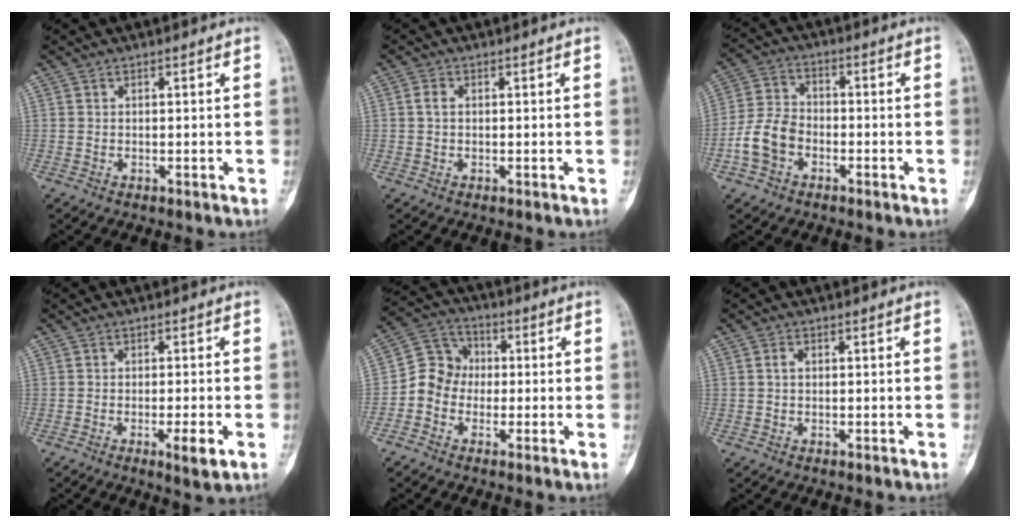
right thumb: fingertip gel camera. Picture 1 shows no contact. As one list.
[{"total": 1.4, "force": [0.1, 0.9, 1.1], "torque": [-0.017, 0.003, 0.001]}, {"total": 8.3, "force": [-3.1, 5.9, 4.9], "torque": [-0.094, 0.028, -0.064]}, {"total": 4.3, "force": [-1.5, 0.6, 4.0], "torque": [-0.065, -0.008, -0.023]}, {"total": 7.8, "force": [-1.4, 7.1, 3.1], "torque": [-0.029, 0.034, -0.042]}, {"total": 1.1, "force": [0.1, 0.7, 0.8], "torque": [-0.009, 0.004, 0.000]}]